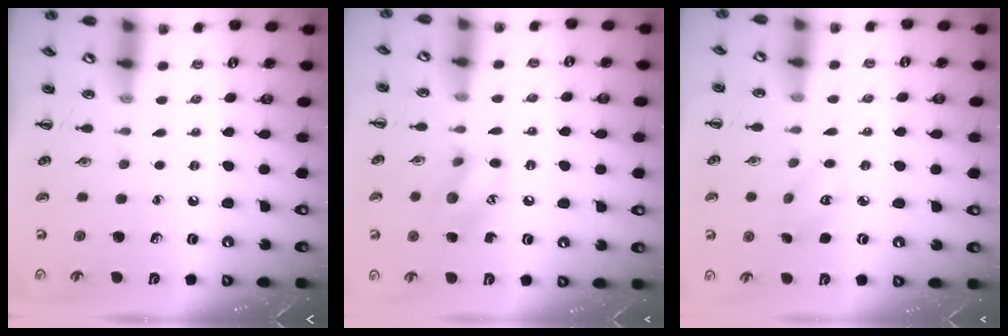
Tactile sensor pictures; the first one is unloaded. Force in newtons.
{"total": 10.7, "press": 10.7, "slide": 0.3}
{"total": 3.4, "press": 3.3, "slide": 0.9}